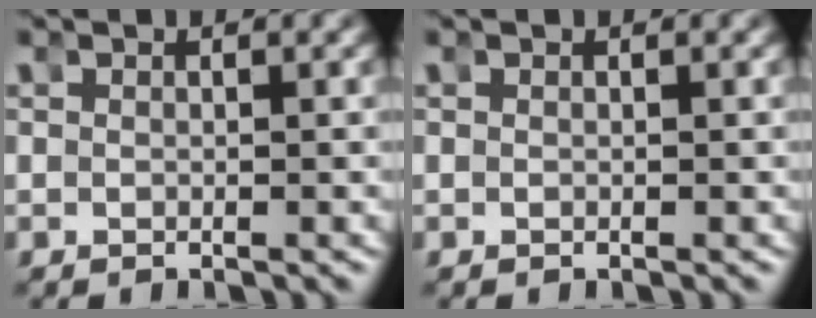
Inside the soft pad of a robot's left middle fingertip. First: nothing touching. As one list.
[{"total": 0.0}]